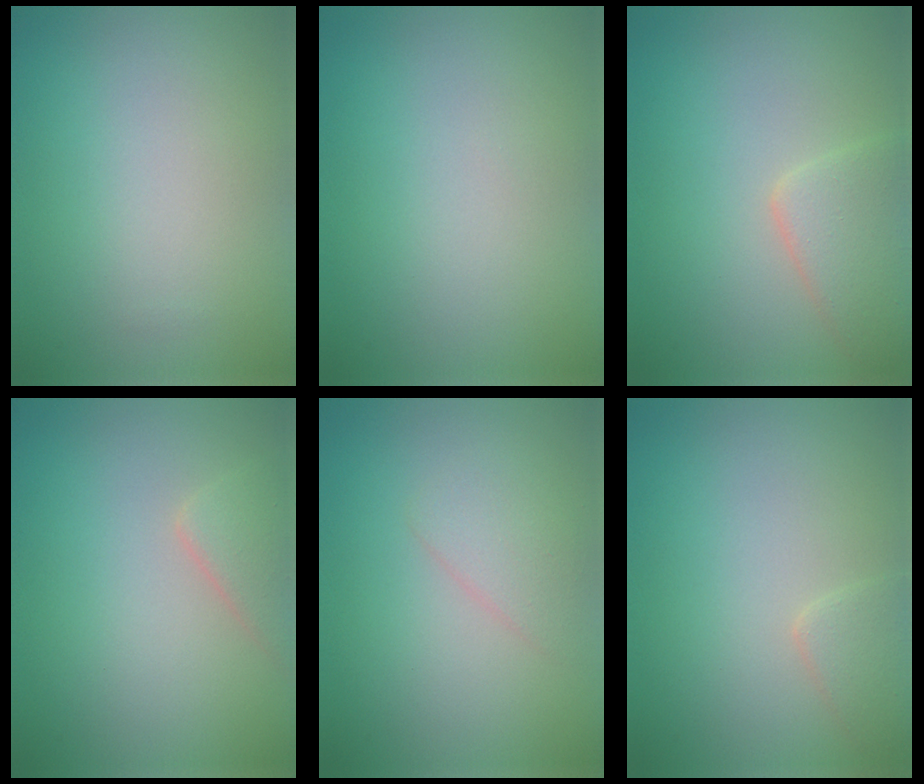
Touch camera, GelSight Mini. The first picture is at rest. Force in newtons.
{"total": 0.0}
{"total": 3.5, "press": 3.5, "slide": 0.2}
{"total": 2.4, "press": 2.4, "slide": 0.2}
{"total": 1.9, "press": 1.8, "slide": 0.1}
{"total": 1.7, "press": 1.7, "slide": 0.1}